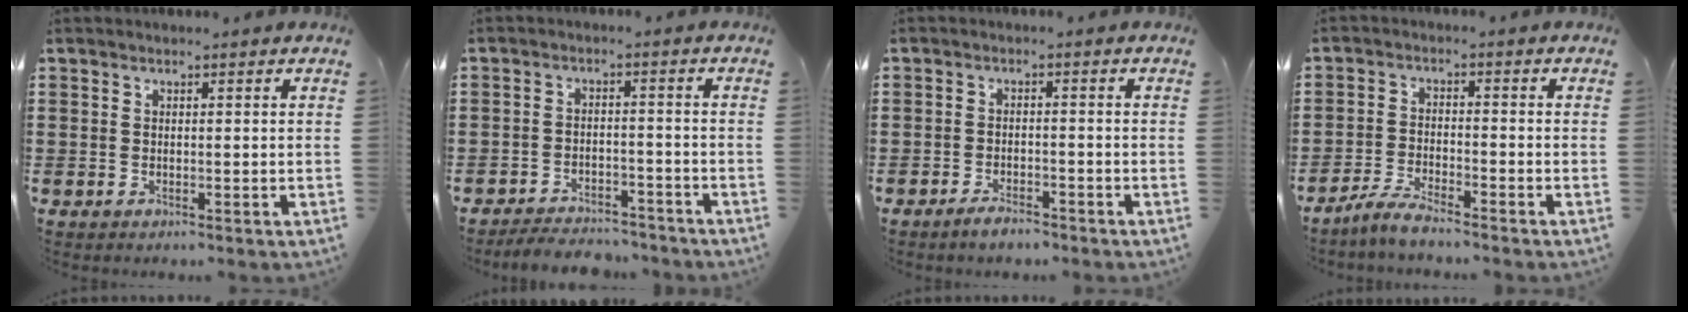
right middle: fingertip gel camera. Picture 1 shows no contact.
{"total": 3.9, "force": [-3.9, 0.5, 0.4], "torque": [-0.010, 0.004, -0.080]}
{"total": 2.3, "force": [-2.1, 0.4, 1.0], "torque": [-0.018, 0.001, -0.038]}
{"total": 3.8, "force": [-3.4, 0.1, 1.6], "torque": [-0.044, -0.004, -0.070]}